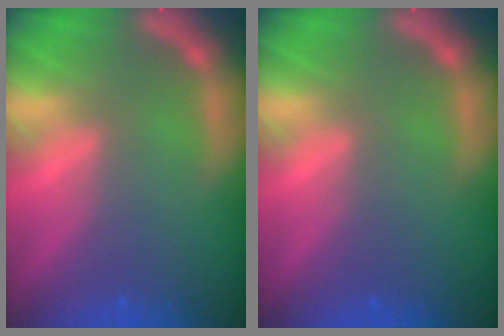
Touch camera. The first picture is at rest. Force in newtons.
{"total": 0.0}